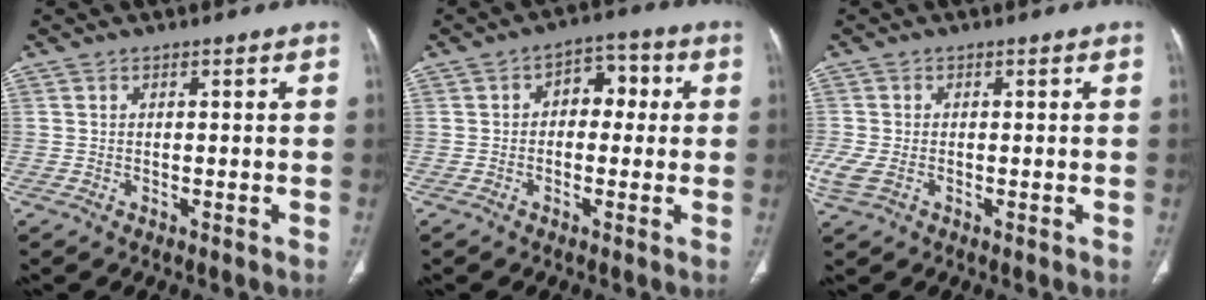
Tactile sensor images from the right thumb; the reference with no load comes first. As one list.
[{"total": 6.5, "force": [0.7, 4.5, 4.6], "torque": [-0.029, 0.023, 0.000]}, {"total": 4.2, "force": [-0.9, 2.6, 3.1], "torque": [-0.095, 0.001, -0.015]}]